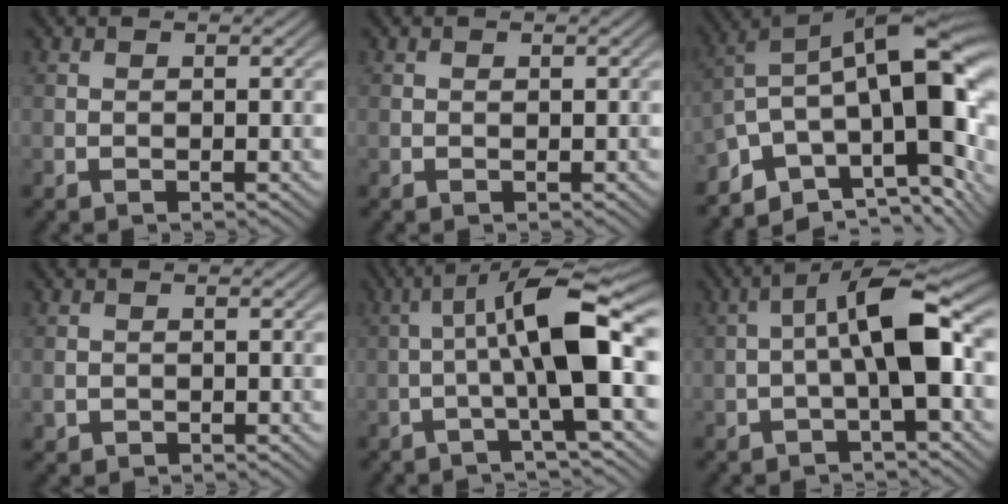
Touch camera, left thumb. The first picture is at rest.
{"total": 0.0}
{"total": 16.2, "force": [-1.3, 8.7, 13.6], "torque": [-0.233, -0.008, -0.015]}
{"total": 0.9, "force": [-0.3, 0.7, 0.3], "torque": [-0.008, -0.006, -0.006]}
{"total": 10.4, "force": [-0.6, 1.7, 10.3], "torque": [-0.158, 0.029, -0.023]}
{"total": 8.0, "force": [-0.5, 2.2, 7.7], "torque": [-0.124, 0.027, -0.018]}